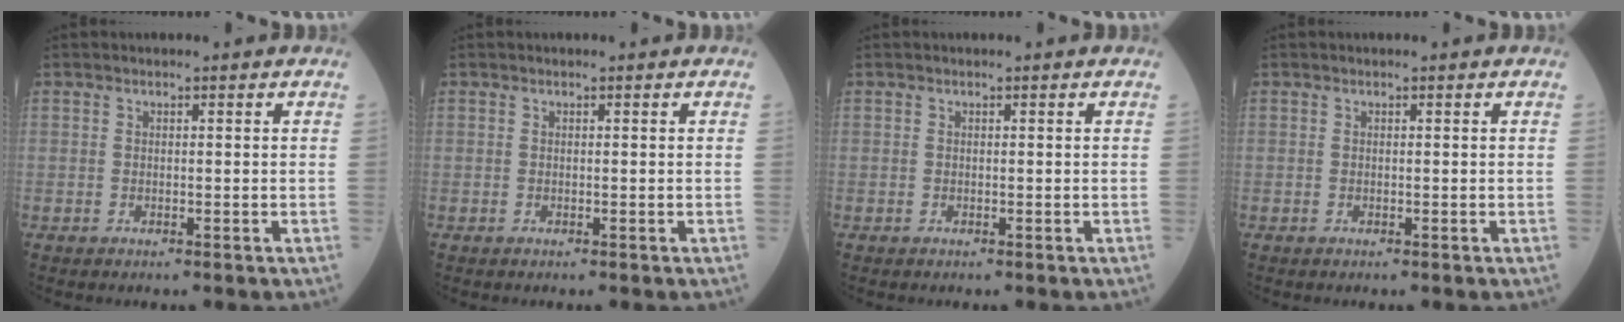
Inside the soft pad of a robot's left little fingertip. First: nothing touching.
{"total": 0.0}
{"total": 0.0}
{"total": 0.0}